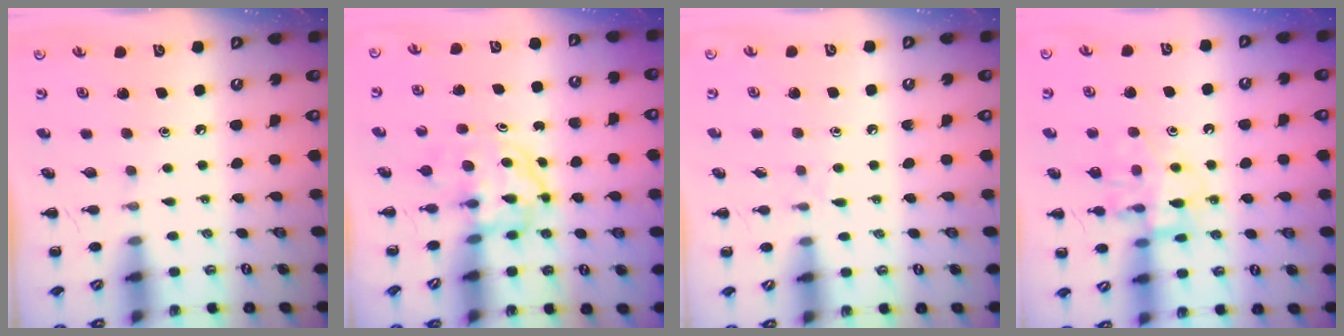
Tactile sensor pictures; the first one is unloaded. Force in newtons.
{"total": 3.9, "press": 3.9, "slide": 0.5}
{"total": 4.9, "press": 4.5, "slide": 1.8}
{"total": 14.9, "press": 14.7, "slide": 1.8}